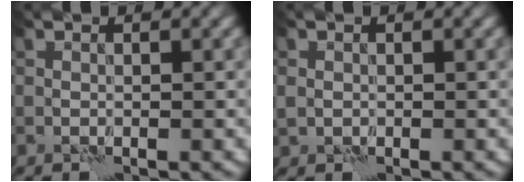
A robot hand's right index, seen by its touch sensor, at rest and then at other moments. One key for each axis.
{"total": 1.1, "fx": -0.1, "fy": 1.1, "fz": 0.3, "tx": -0.005, "ty": -0.003, "tz": -0.002}